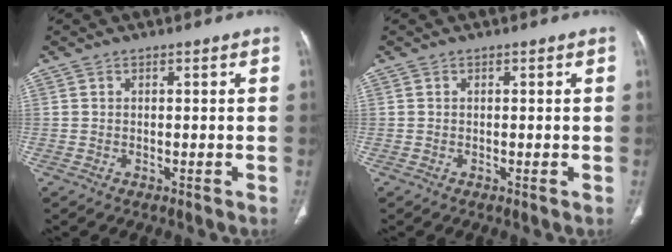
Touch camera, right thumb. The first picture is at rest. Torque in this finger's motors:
{"motor_torque": [0.30, -0.21, 0.12, -0.24, 0.00]}